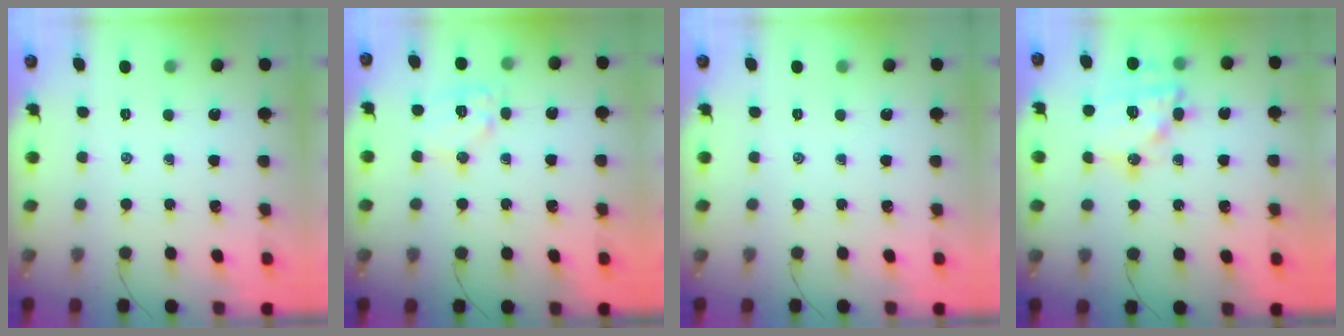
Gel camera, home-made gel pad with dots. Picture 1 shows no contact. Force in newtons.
{"total": 10.1, "press": 10.1, "slide": 0.9}
{"total": 0.0}
{"total": 16.3, "press": 16.0, "slide": 2.9}